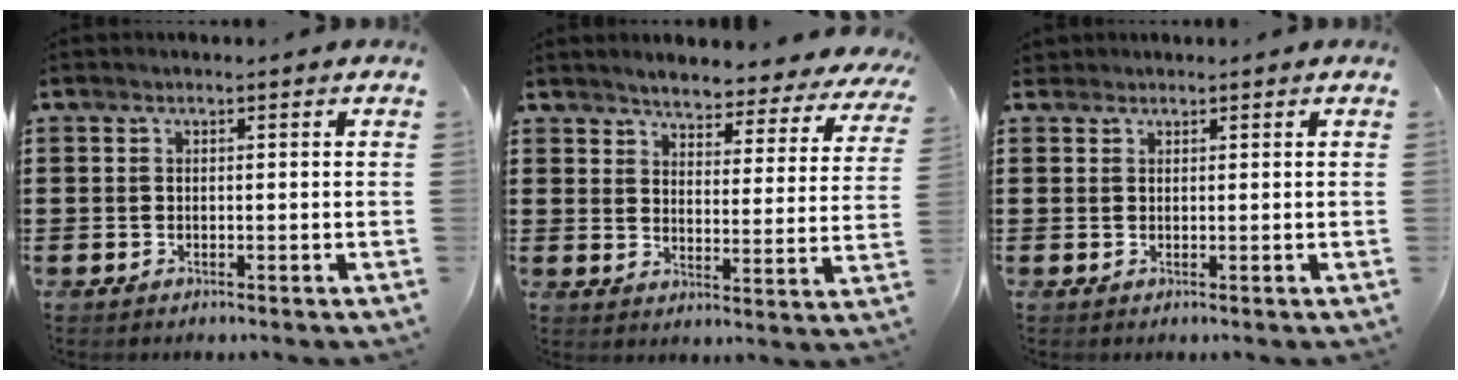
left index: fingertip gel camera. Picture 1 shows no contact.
{"total": 3.7, "force": [3.7, 0.0, 0.5], "torque": [-0.033, -0.032, 0.058]}
{"total": 0.8, "force": [0.7, 0.4, 0.1], "torque": [-0.004, 0.003, 0.013]}